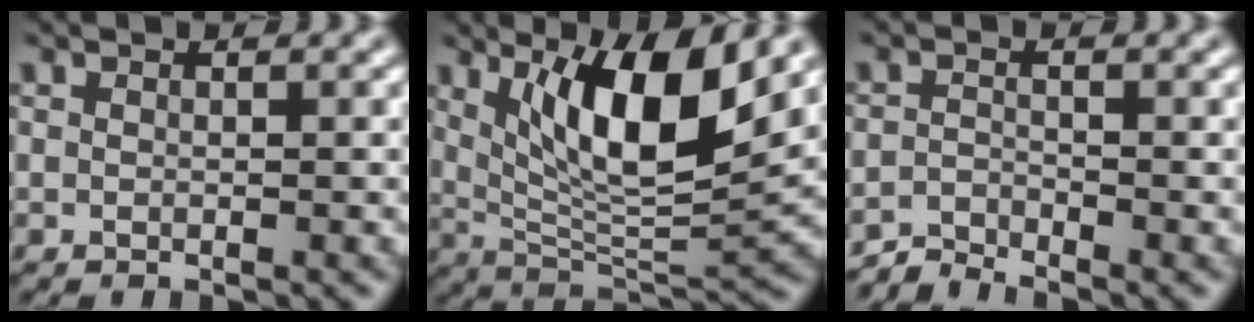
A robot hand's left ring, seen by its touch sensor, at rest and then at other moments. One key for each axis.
{"total": 9.2, "fx": 3.6, "fy": 2.6, "fz": 8.0, "tx": -0.134, "ty": -0.019, "tz": 0.067}
{"total": 1.9, "fx": -1.9, "fy": 0.0, "fz": 0.1, "tx": -0.001, "ty": 0.000, "tz": -0.045}